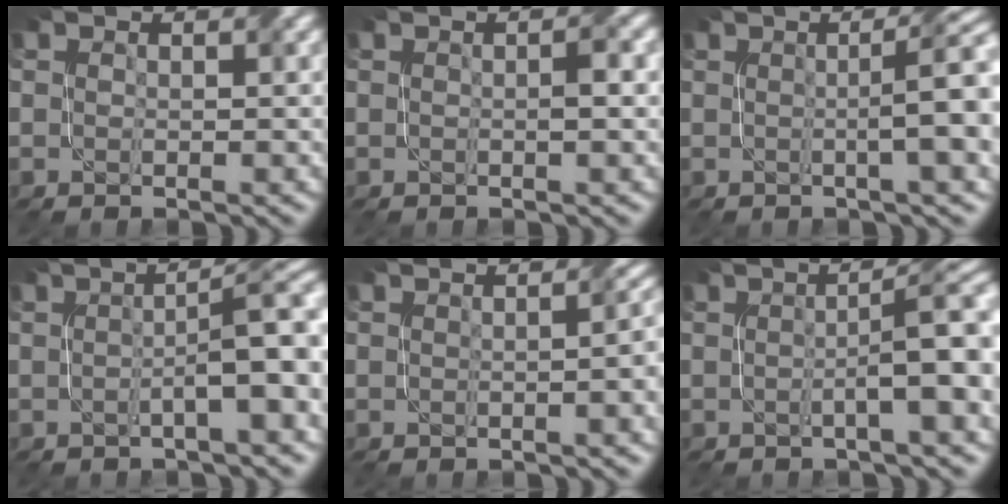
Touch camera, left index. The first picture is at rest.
{"total": 1.1, "force": [0.0, 0.1, 1.1], "torque": [-0.019, 0.003, 0.000]}
{"total": 7.0, "force": [0.6, 1.5, 6.8], "torque": [-0.077, 0.015, 0.006]}
{"total": 6.4, "force": [-0.1, 1.1, 6.3], "torque": [-0.078, 0.014, -0.005]}
{"total": 3.8, "force": [0.1, 1.4, 3.5], "torque": [-0.020, 0.013, 0.002]}
{"total": 6.9, "force": [0.2, 1.3, 6.8], "torque": [-0.083, 0.015, -0.002]}